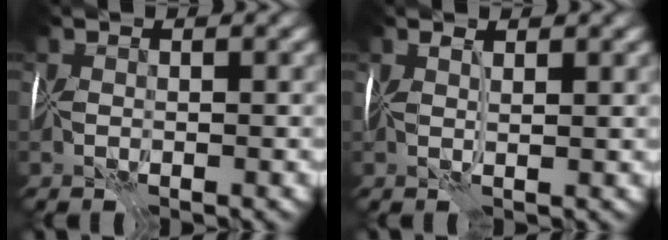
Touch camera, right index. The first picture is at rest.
{"total": 1.6, "force": [1.0, -1.1, -0.4], "torque": [0.010, 0.001, 0.024]}